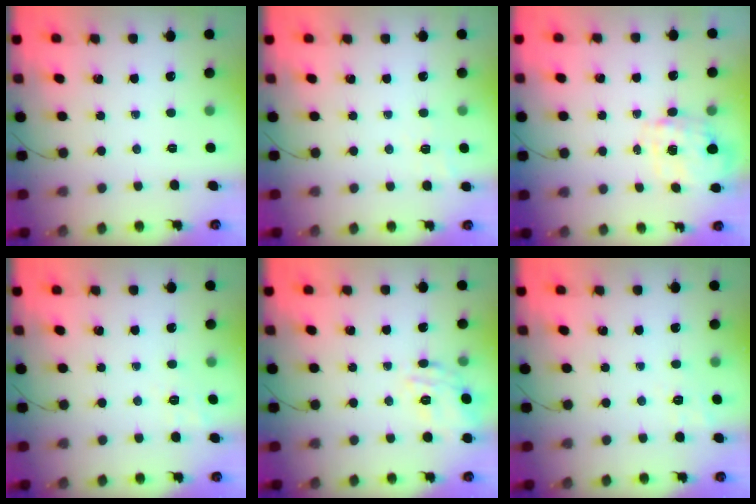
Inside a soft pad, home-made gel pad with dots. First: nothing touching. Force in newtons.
{"total": 6.4, "press": 6.1, "slide": 2.1}
{"total": 4.0, "press": 3.9, "slide": 0.8}
{"total": 1.8, "press": 0.4, "slide": 1.8}
{"total": 14.6, "press": 14.6, "slide": 0.9}
{"total": 1.8, "press": 0.4, "slide": 1.8}